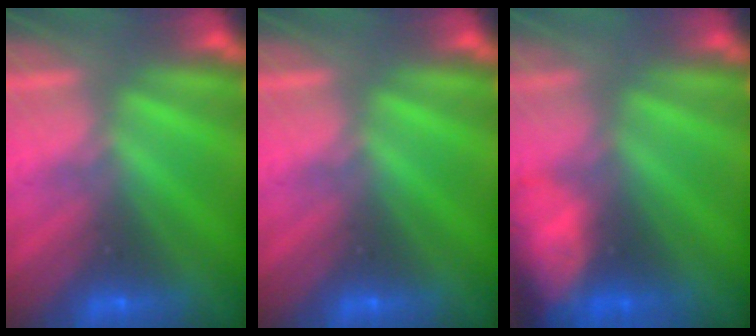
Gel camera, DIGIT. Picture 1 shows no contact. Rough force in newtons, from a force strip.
{"total": 0.0}
{"total": 6.4}